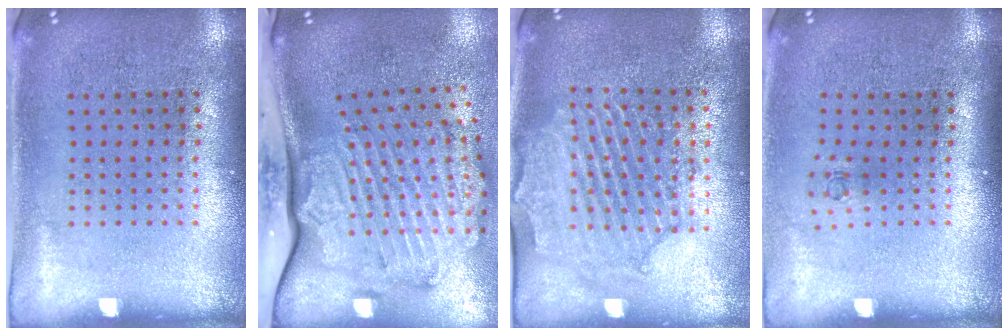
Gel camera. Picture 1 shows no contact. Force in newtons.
{"total": 3.5, "press": 2.5, "slide": 2.5}
{"total": 2.1, "press": 2.0, "slide": 0.6}
{"total": 0.7, "press": 0.3, "slide": 0.6}